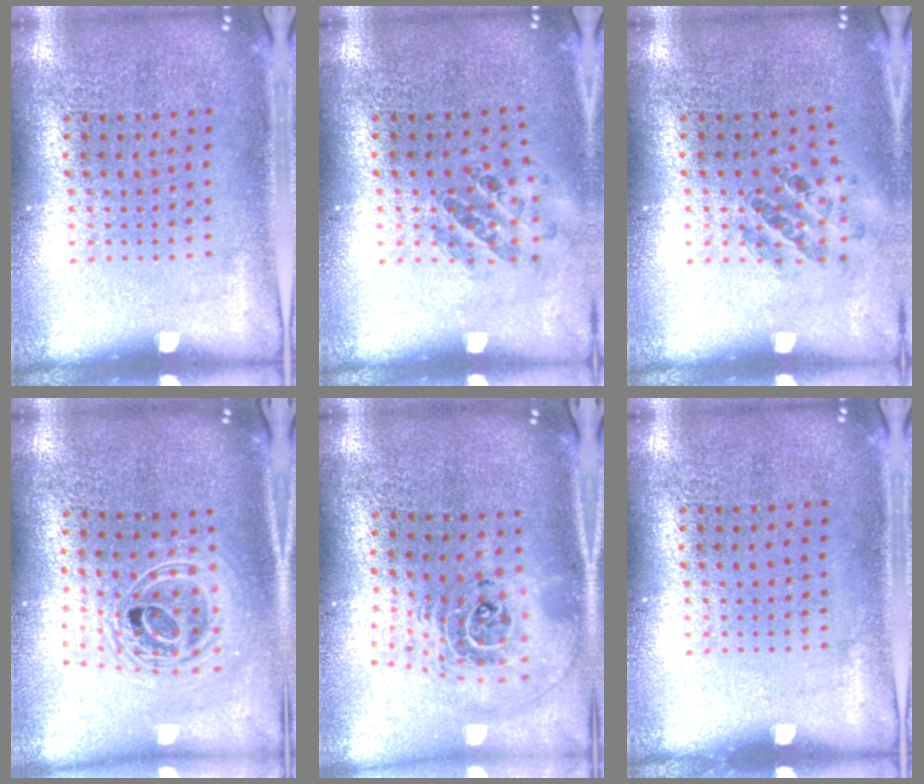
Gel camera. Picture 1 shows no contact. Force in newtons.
{"total": 0.8, "press": 0.8, "slide": 0.1}
{"total": 0.8, "press": 0.8, "slide": 0.1}
{"total": 2.3, "press": 1.8, "slide": 1.4}
{"total": 2.5, "press": 1.8, "slide": 1.6}
{"total": 0.0}